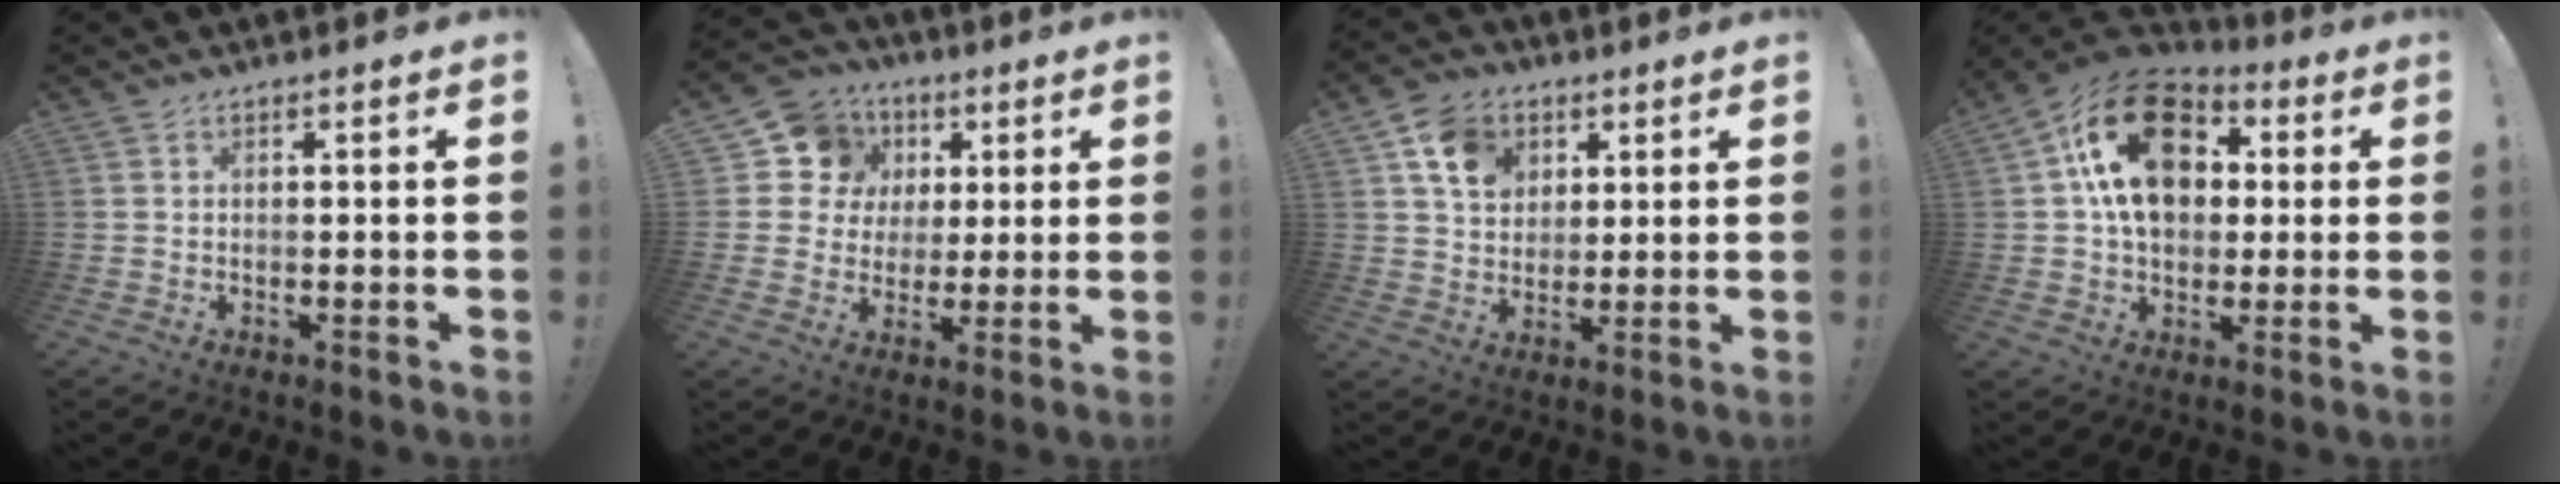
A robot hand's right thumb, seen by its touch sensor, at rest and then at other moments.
{"total": 11.4, "force": [3.6, 10.5, 2.8], "torque": [-0.047, -0.016, 0.082]}
{"total": 11.3, "force": [5.1, 9.0, 4.6], "torque": [-0.073, -0.013, 0.102]}
{"total": 21.5, "force": [4.9, 15.4, 14.1], "torque": [-0.230, 0.006, 0.090]}